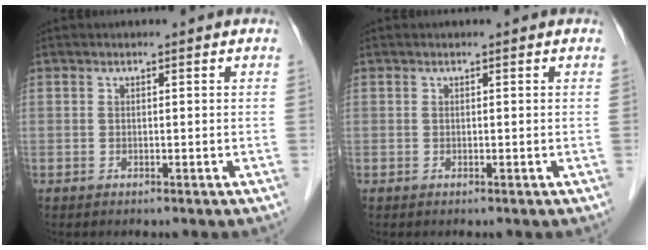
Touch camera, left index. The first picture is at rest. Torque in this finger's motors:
{"motor_torque": [0.00, 0.00, 0.00, 0.00]}